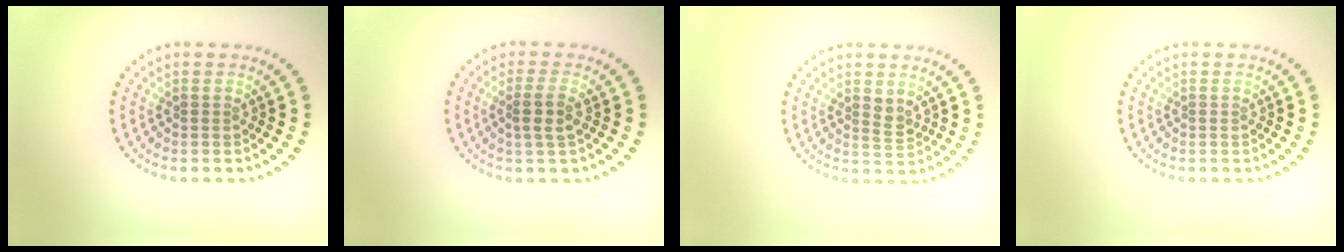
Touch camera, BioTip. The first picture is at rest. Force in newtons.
{"total": 2.1, "press": 1.8, "slide": 1.1}
{"total": 1.4, "press": 1.3, "slide": 0.5}
{"total": 0.0}